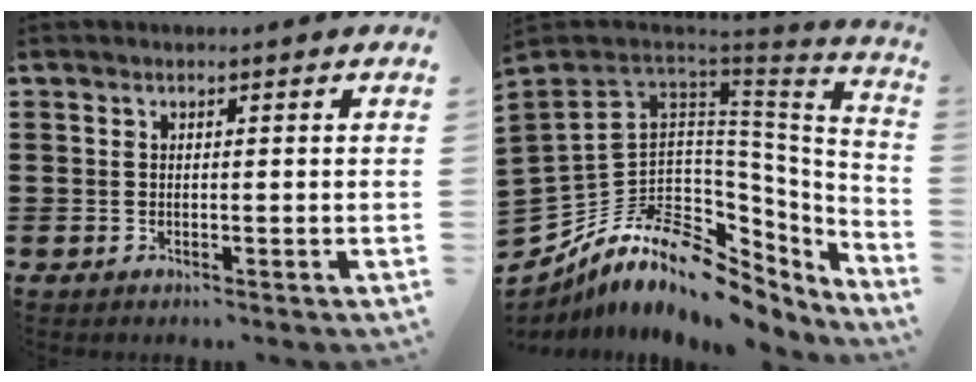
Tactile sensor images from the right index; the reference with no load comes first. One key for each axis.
{"total": 12.6, "fx": -4.5, "fy": 9.0, "fz": 7.5, "tx": -0.192, "ty": -0.005, "tz": -0.080}